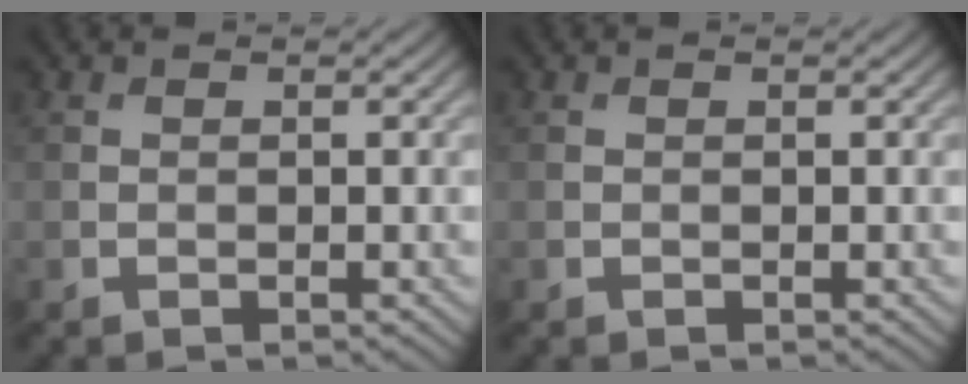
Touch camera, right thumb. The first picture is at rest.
{"total": 0.0}